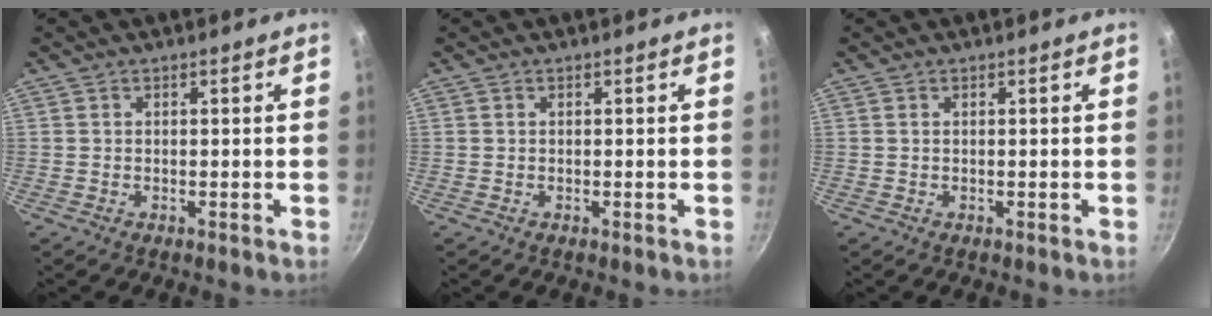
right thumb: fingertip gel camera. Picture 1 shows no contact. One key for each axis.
{"total": 0.0}
{"total": 0.0}